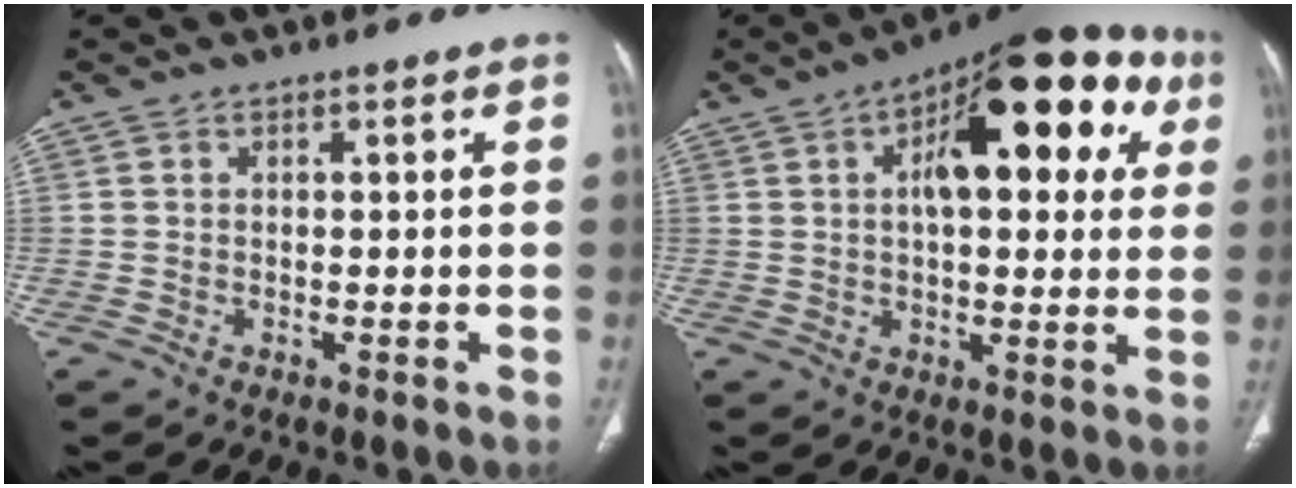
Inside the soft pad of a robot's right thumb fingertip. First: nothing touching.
{"total": 22.6, "force": [7.0, 10.0, 19.0], "torque": [-0.231, 0.021, 0.093]}